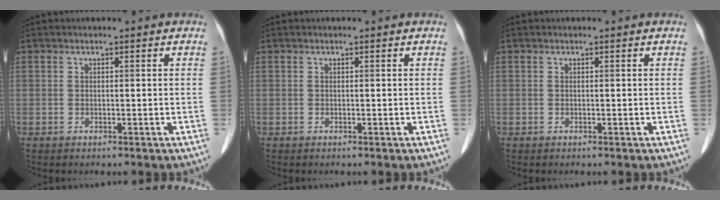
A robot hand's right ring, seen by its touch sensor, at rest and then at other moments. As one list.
[{"total": 0.0}, {"total": 0.0}]